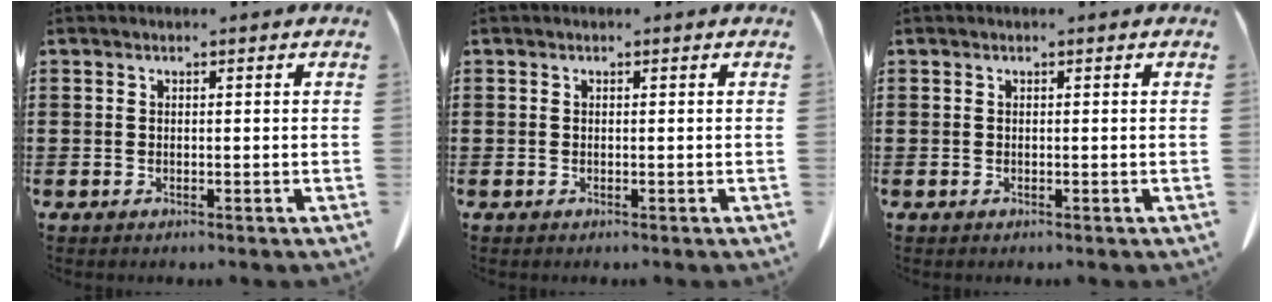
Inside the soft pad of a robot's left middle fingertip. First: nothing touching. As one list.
[{"total": 0.0}, {"total": 0.0}]